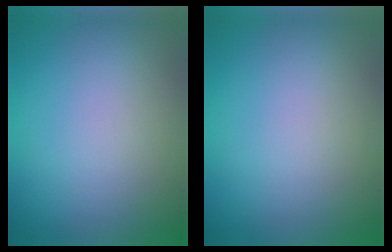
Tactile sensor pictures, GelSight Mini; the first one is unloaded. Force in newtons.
{"total": 0.0}